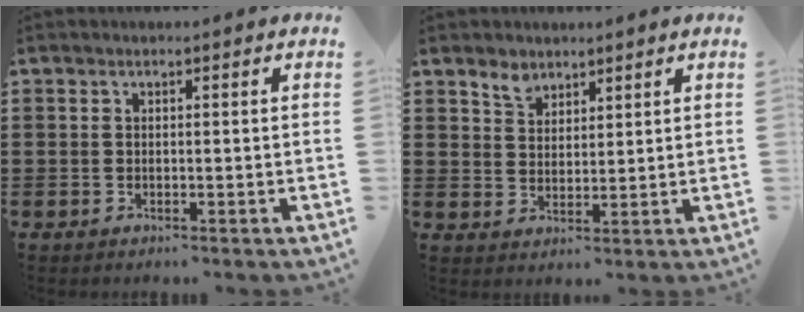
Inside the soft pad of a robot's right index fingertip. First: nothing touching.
{"total": 3.3, "force": [2.6, 1.9, 0.6], "torque": [-0.014, 0.003, 0.050]}